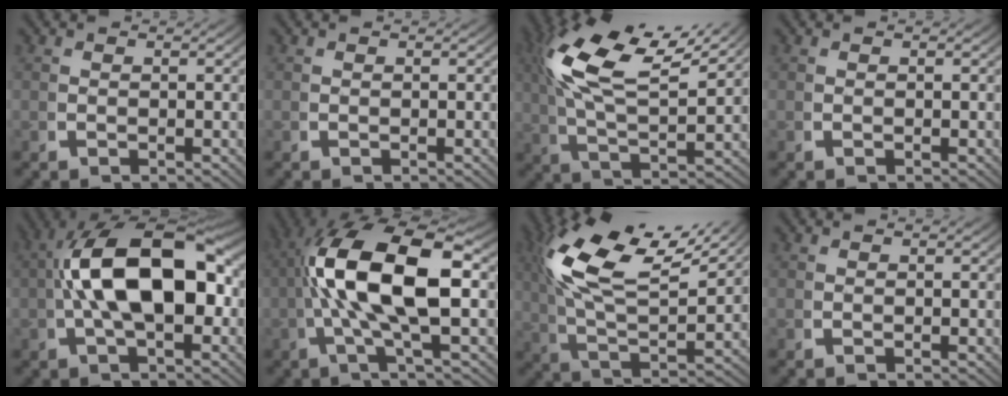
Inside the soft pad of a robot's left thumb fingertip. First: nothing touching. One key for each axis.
{"total": 0.0}
{"total": 11.0, "fx": 4.3, "fy": 5.3, "fz": 8.6, "tx": -0.177, "ty": -0.007, "tz": 0.074}
{"total": 0.0}
{"total": 15.3, "fx": 0.7, "fy": 8.6, "fz": 12.6, "tx": -0.216, "ty": -0.023, "tz": 0.020}
{"total": 14.5, "fx": 1.2, "fy": 6.7, "fz": 12.8, "tx": -0.251, "ty": -0.012, "tz": 0.019}
{"total": 12.8, "fx": 4.4, "fy": 6.6, "fz": 10.0, "tx": -0.205, "ty": -0.013, "tz": 0.076}
{"total": 0.0}